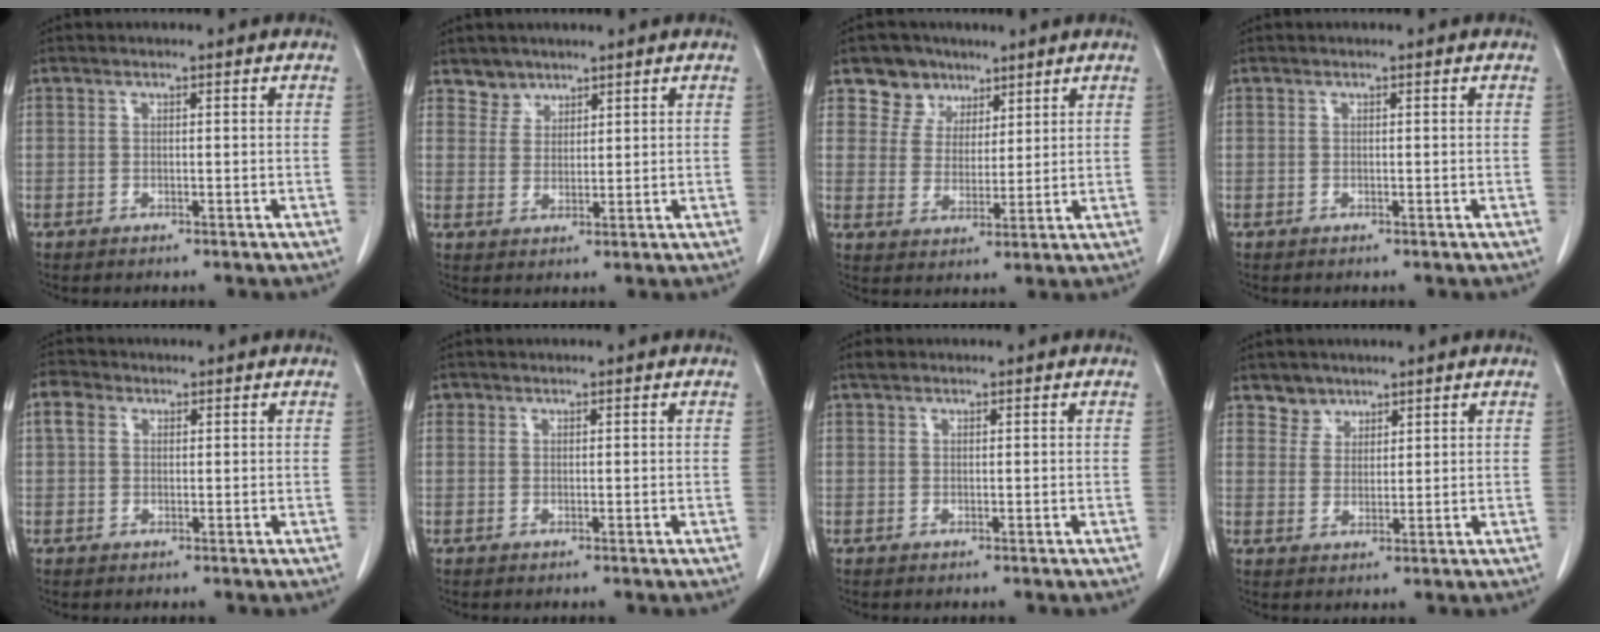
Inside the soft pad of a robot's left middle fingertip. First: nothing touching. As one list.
[{"total": 2.9, "force": [2.4, 1.6, -0.4], "torque": [0.014, 0.001, 0.039]}, {"total": 6.5, "force": [4.4, 4.8, 0.5], "torque": [-0.015, 0.012, 0.081]}, {"total": 0.0}, {"total": 2.8, "force": [1.1, 2.2, 1.4], "torque": [-0.034, 0.017, 0.021]}, {"total": 0.6, "force": [0.4, 0.5, 0.0], "torque": [0.004, 0.003, 0.006]}, {"total": 0.9, "force": [0.7, 0.6, 0.2], "torque": [-0.005, 0.008, 0.009]}, {"total": 3.1, "force": [2.5, 1.9, -0.3], "torque": [0.013, 0.000, 0.040]}]